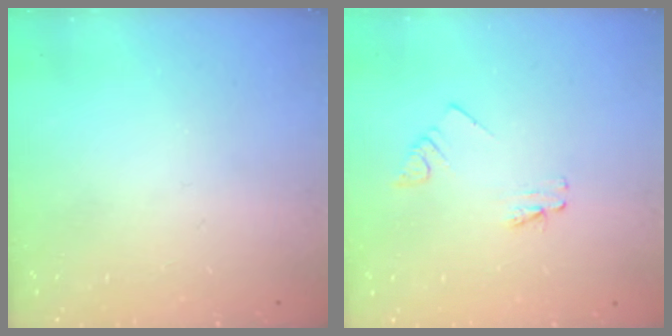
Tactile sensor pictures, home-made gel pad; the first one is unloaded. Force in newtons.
{"total": 1.6, "press": 1.6, "slide": 0.2}